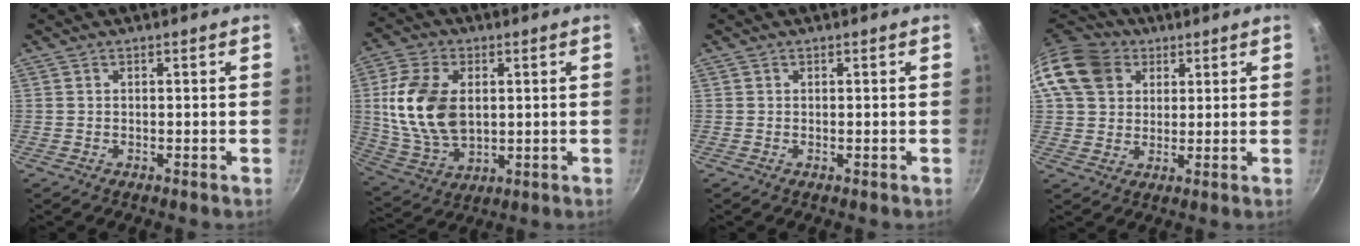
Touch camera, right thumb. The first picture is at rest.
{"total": 16.0, "force": [2.0, 10.2, 12.1], "torque": [-0.219, -0.009, 0.049]}
{"total": 0.0}
{"total": 12.9, "force": [5.2, 10.2, 6.0], "torque": [-0.094, 0.007, 0.086]}